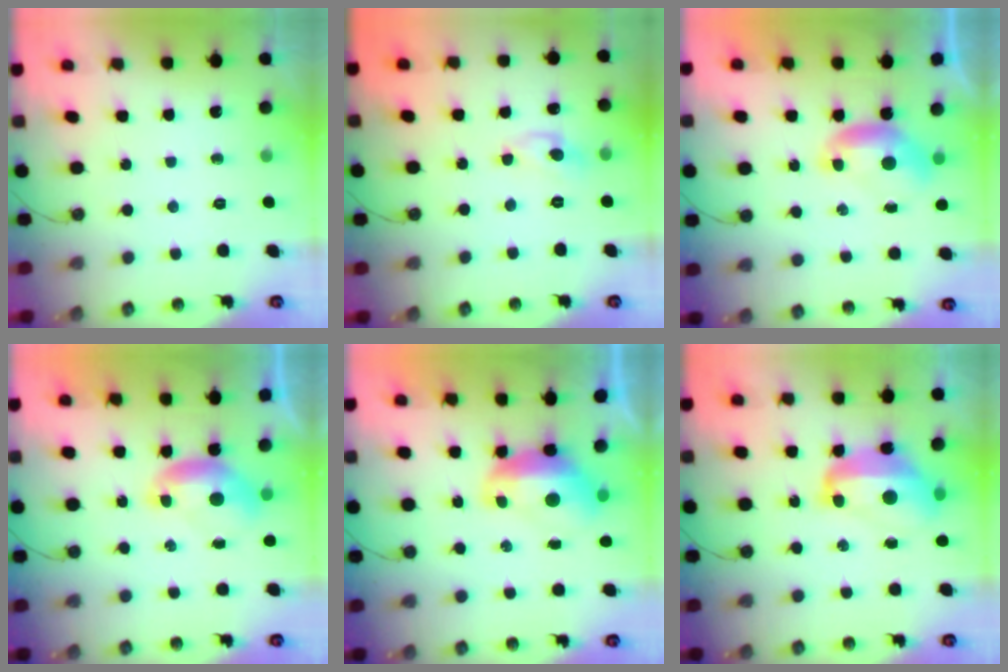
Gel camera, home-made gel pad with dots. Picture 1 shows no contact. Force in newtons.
{"total": 2.4, "press": 2.4, "slide": 0.3}
{"total": 0.0}
{"total": 0.0}
{"total": 1.7, "press": 1.6, "slide": 0.6}
{"total": 8.3, "press": 8.2, "slide": 1.2}